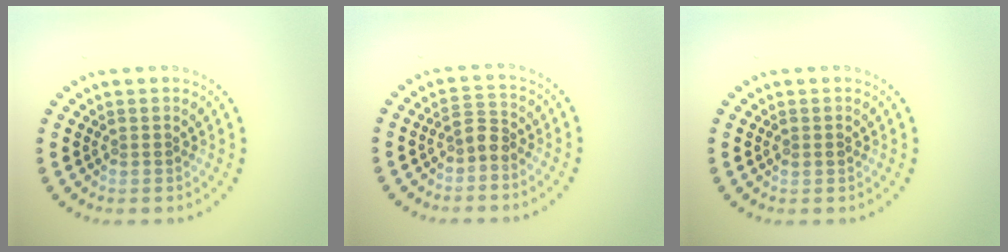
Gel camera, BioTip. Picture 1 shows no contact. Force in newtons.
{"total": 1.8, "press": 1.4, "slide": 1.1}
{"total": 1.1, "press": 1.1, "slide": 0.0}